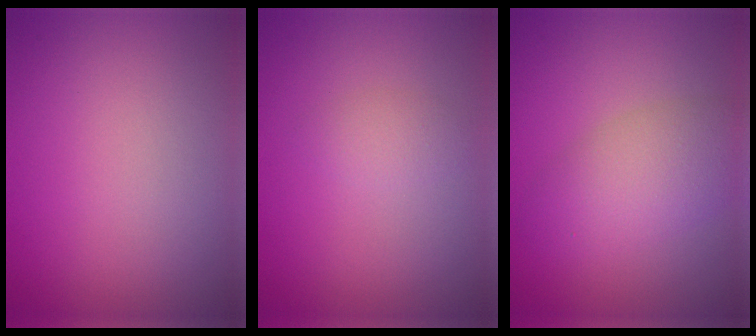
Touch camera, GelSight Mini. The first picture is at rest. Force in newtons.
{"total": 1.4, "press": 1.4, "slide": 0.0}
{"total": 4.6, "press": 4.6, "slide": 0.2}